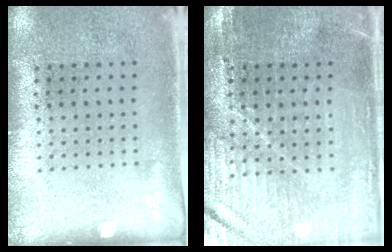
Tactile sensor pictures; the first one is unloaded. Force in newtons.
{"total": 1.7, "press": 1.7, "slide": 0.3}